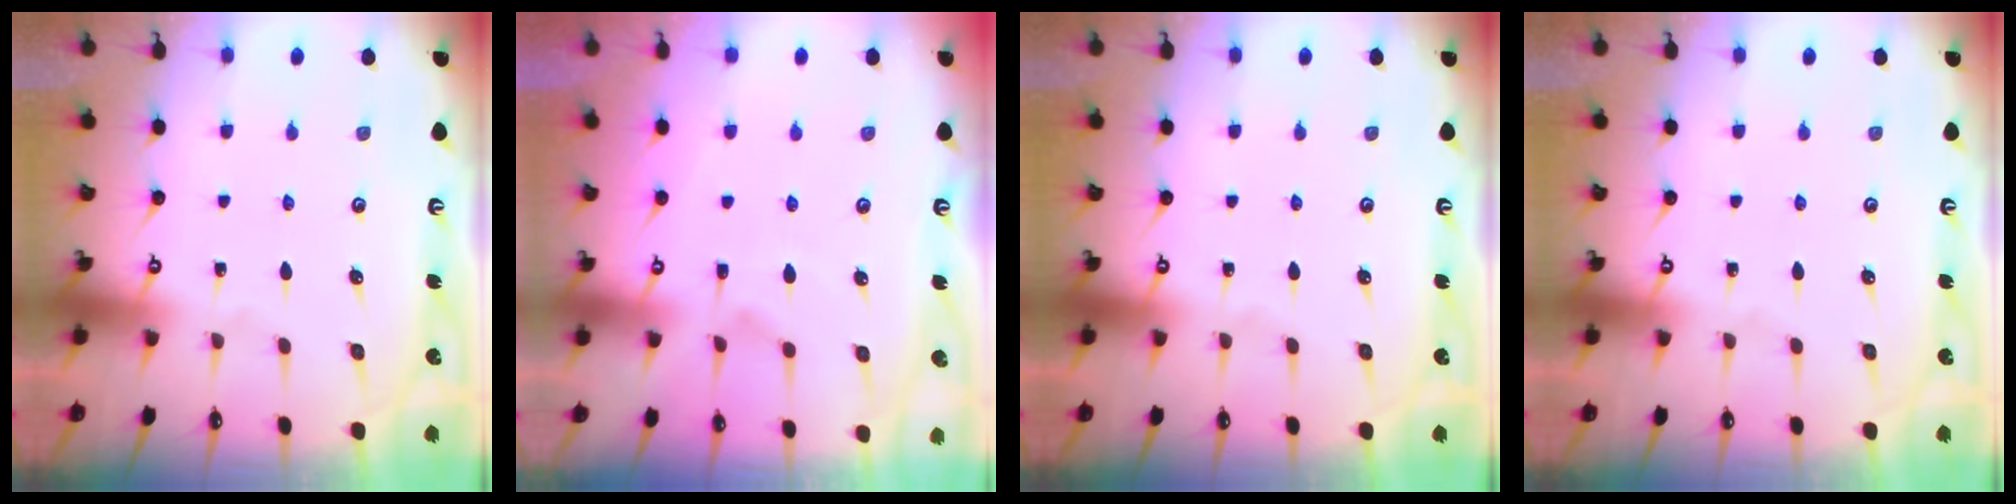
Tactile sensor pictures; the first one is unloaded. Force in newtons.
{"total": 1.4, "press": 0.5, "slide": 1.3}
{"total": 0.0}
{"total": 0.0}